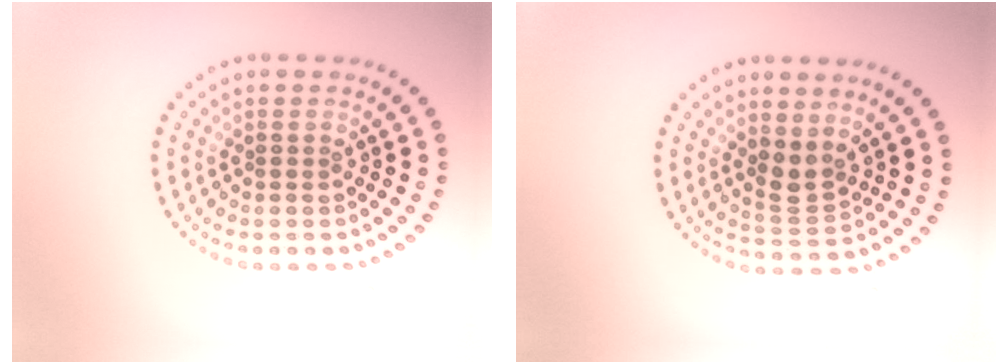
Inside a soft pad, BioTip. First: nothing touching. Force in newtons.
{"total": 2.1, "press": 1.7, "slide": 1.2}